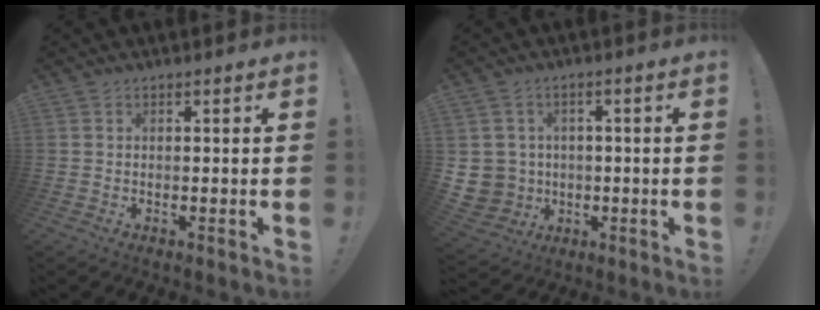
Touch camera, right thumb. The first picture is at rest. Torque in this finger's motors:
{"motor_torque": [2.43, 2.32, 0.77, 0.03, 0.16]}